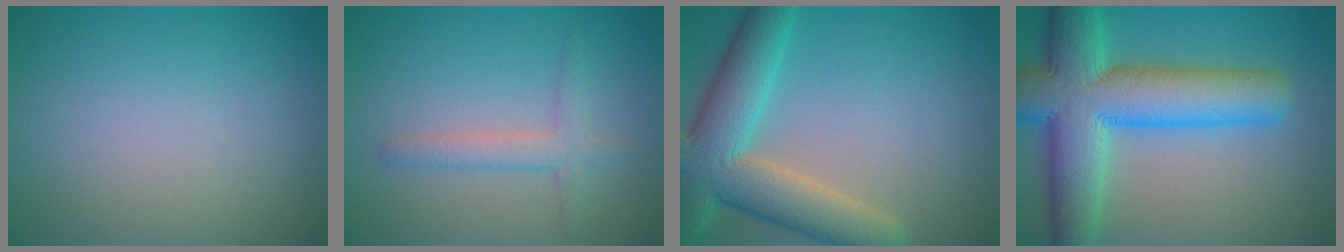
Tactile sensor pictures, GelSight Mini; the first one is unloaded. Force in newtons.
{"total": 2.4, "press": 2.4, "slide": 0.0}
{"total": 8.9, "press": 8.8, "slide": 0.8}
{"total": 11.9, "press": 11.9, "slide": 0.3}